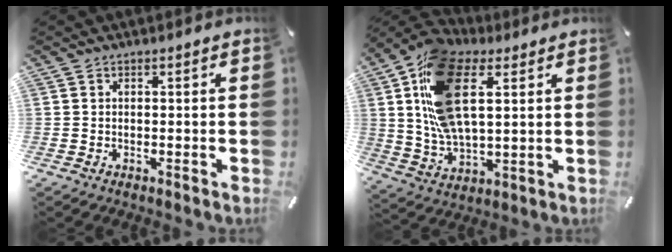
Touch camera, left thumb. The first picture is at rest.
{"total": 18.3, "force": [6.5, 10.1, 13.9], "torque": [-0.310, -0.006, 0.113]}